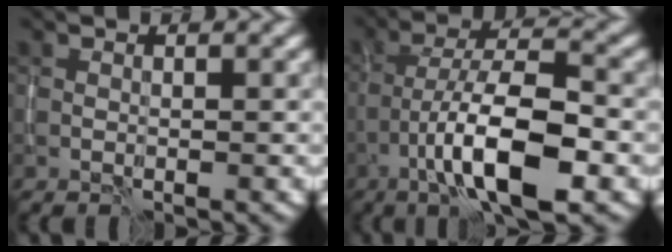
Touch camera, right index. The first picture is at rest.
{"total": 9.5, "force": [-4.2, 2.7, 8.1], "torque": [-0.134, 0.011, -0.080]}